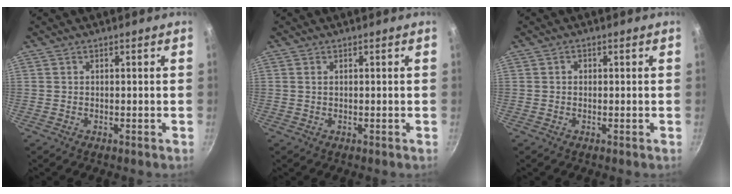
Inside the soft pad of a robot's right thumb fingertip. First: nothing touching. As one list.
[{"total": 0.7, "force": [0.2, 0.4, 0.6], "torque": [-0.010, 0.001, 0.004]}, {"total": 1.0, "force": [0.1, 0.9, 0.5], "torque": [-0.005, 0.006, 0.000]}]